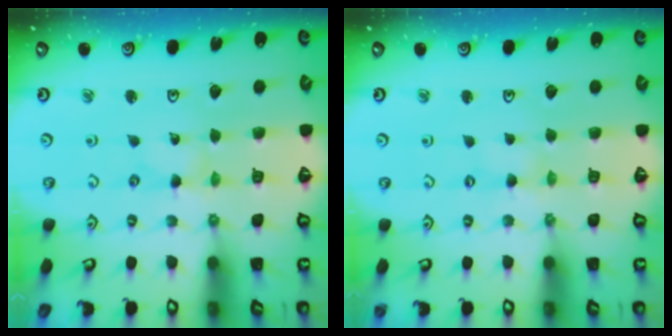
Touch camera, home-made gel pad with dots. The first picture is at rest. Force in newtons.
{"total": 0.8, "press": 0.8, "slide": 0.1}